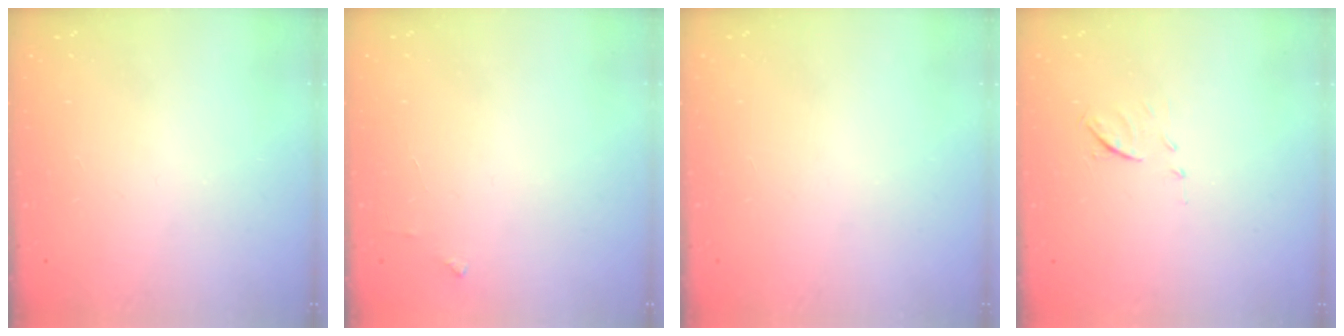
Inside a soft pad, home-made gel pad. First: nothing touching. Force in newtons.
{"total": 2.6, "press": 2.6, "slide": 0.2}
{"total": 0.0}
{"total": 6.3, "press": 6.2, "slide": 0.6}